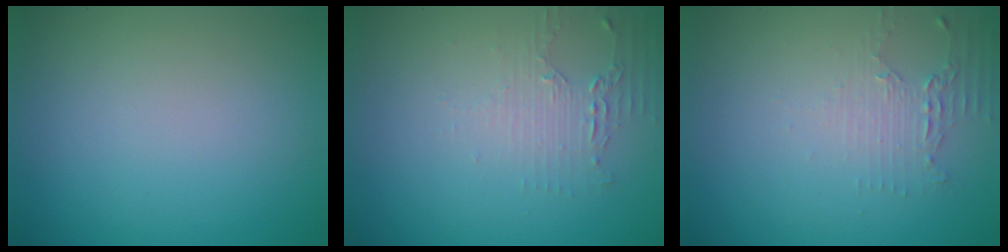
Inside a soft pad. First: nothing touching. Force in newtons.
{"total": 1.7, "press": 1.7, "slide": 0.3}
{"total": 1.9, "press": 1.3, "slide": 1.4}